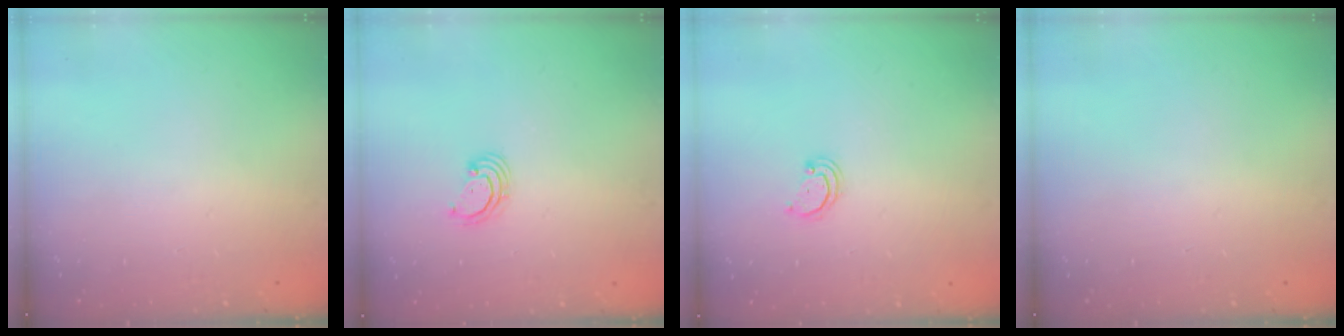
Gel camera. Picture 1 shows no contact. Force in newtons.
{"total": 2.8, "press": 2.8, "slide": 0.3}
{"total": 2.2, "press": 2.2, "slide": 0.2}
{"total": 0.0}